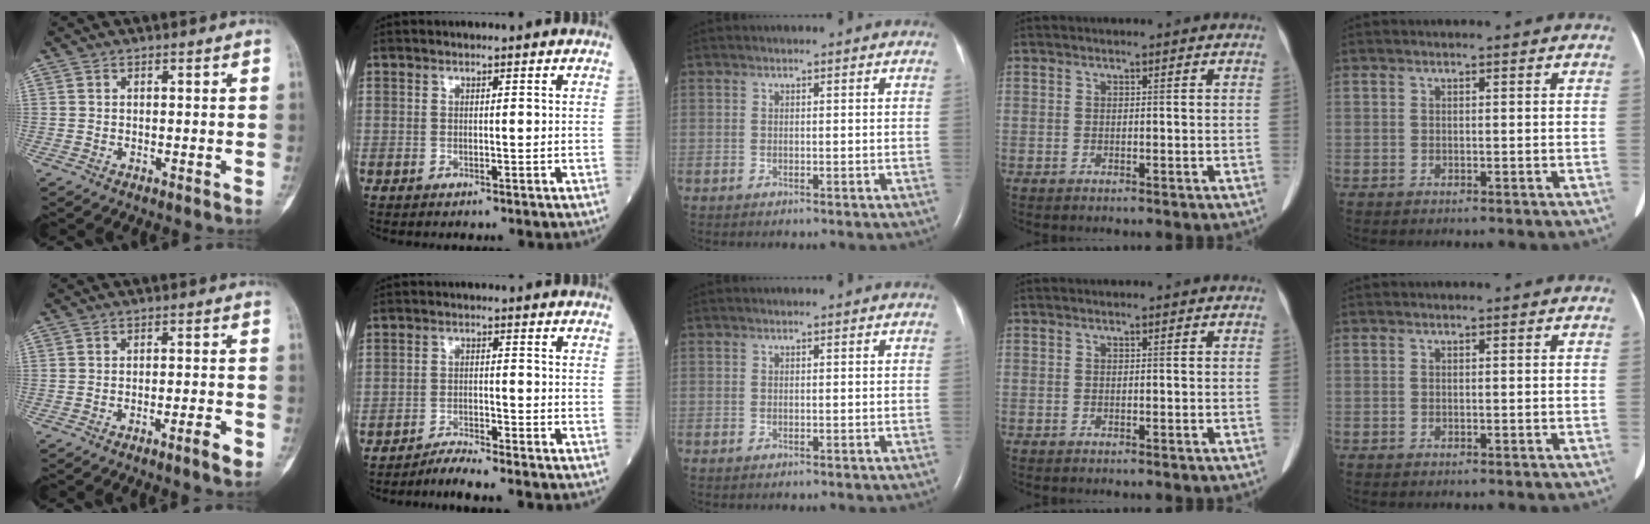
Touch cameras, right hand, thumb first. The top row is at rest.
{"thumb": {"total": 3.5, "force": [-2.0, 0.3, 2.9], "torque": [-0.049, 0.010, -0.033]}, "index": {"total": 3.9, "force": [-3.7, -0.9, 0.8], "torque": [-0.016, -0.013, -0.066]}}